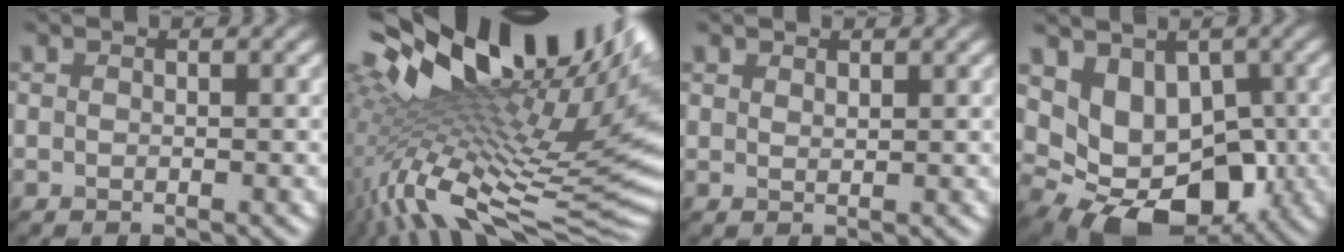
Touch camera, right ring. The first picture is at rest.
{"total": 18.6, "force": [3.3, 8.0, 16.5], "torque": [-0.268, -0.027, 0.072]}
{"total": 0.9, "force": [0.8, 0.2, 0.2], "torque": [-0.005, -0.001, 0.017]}
{"total": 8.0, "force": [0.3, 6.0, 5.3], "torque": [-0.071, -0.017, 0.012]}